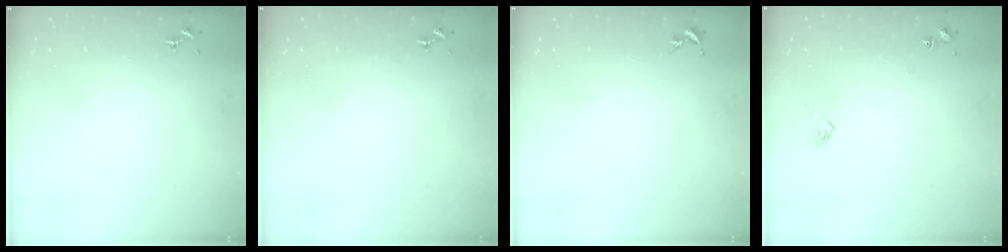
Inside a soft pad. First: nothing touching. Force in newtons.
{"total": 0.0}
{"total": 0.0}
{"total": 7.4, "press": 7.3, "slide": 0.6}